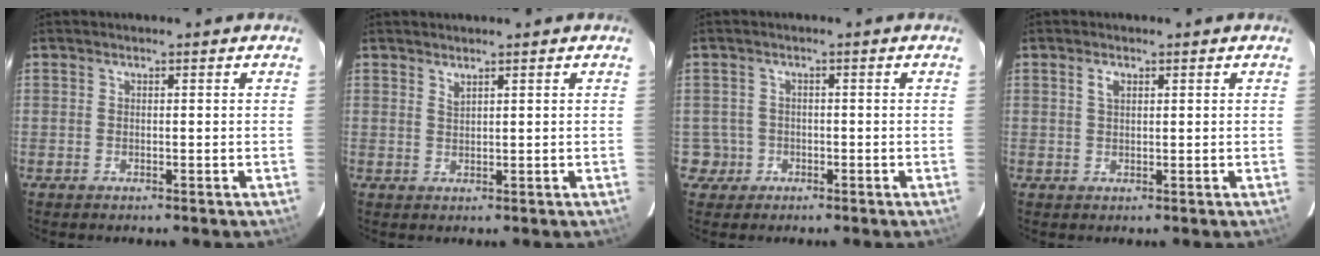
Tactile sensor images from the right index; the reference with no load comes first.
{"total": 1.0, "force": [0.9, 0.0, 0.4], "torque": [-0.008, 0.000, 0.017]}
{"total": 3.5, "force": [-1.0, 3.3, -0.1], "torque": [0.004, 0.021, -0.014]}
{"total": 1.7, "force": [0.7, 0.9, 1.2], "torque": [-0.022, 0.004, 0.013]}